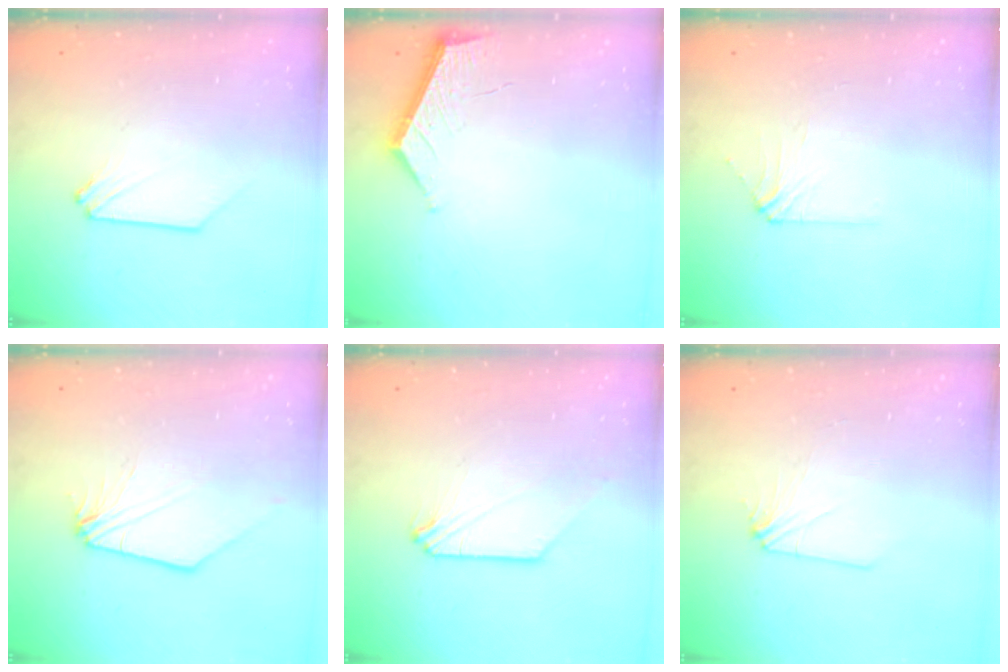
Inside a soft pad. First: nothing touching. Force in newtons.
{"total": 4.5, "press": 4.5, "slide": 0.0}
{"total": 3.8, "press": 3.8, "slide": 0.7}
{"total": 0.0}
{"total": 0.0}
{"total": 2.5, "press": 2.5, "slide": 0.2}